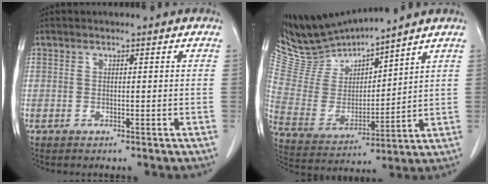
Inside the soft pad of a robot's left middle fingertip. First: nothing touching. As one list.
[{"total": 10.8, "force": [10.7, 0.4, 1.4], "torque": [-0.050, -0.003, 0.232]}]